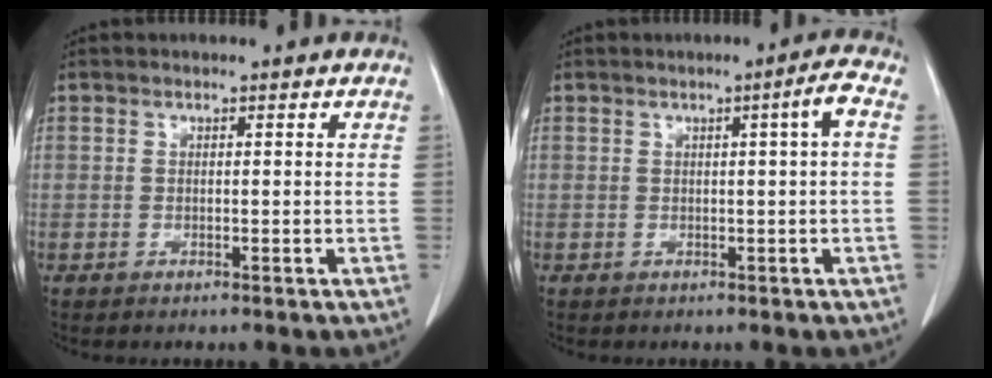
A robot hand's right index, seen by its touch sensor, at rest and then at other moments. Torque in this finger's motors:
{"motor_torque": [0.31, -0.09, 0.15, 0.03]}